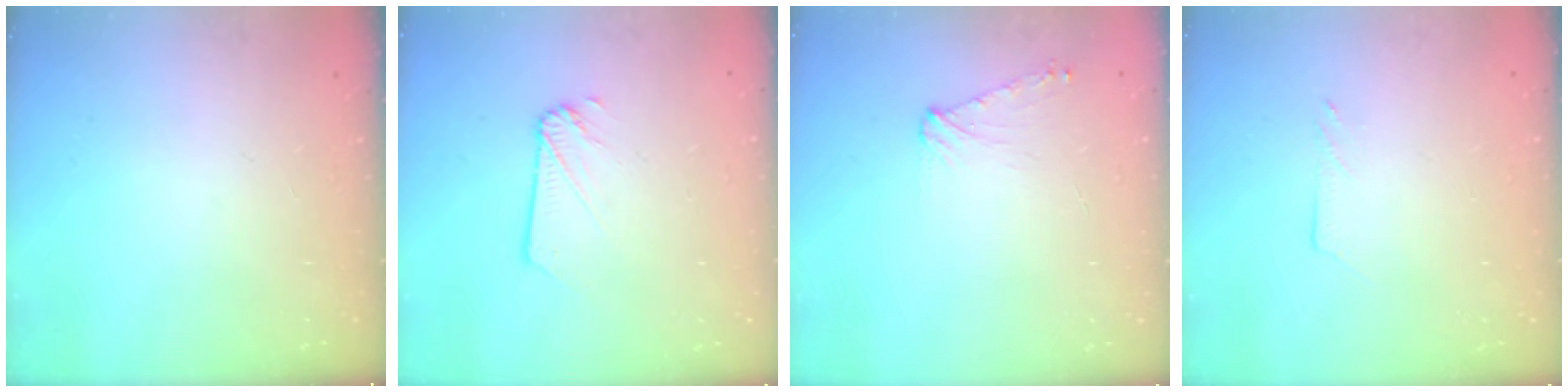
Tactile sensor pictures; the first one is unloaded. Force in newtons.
{"total": 2.2, "press": 2.2, "slide": 0.0}
{"total": 5.4, "press": 5.4, "slide": 0.8}
{"total": 2.2, "press": 2.2, "slide": 0.2}